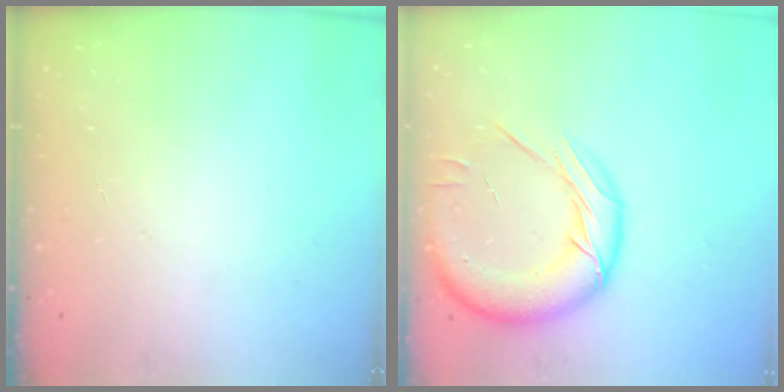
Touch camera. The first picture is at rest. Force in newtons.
{"total": 18.6, "press": 18.2, "slide": 3.5}